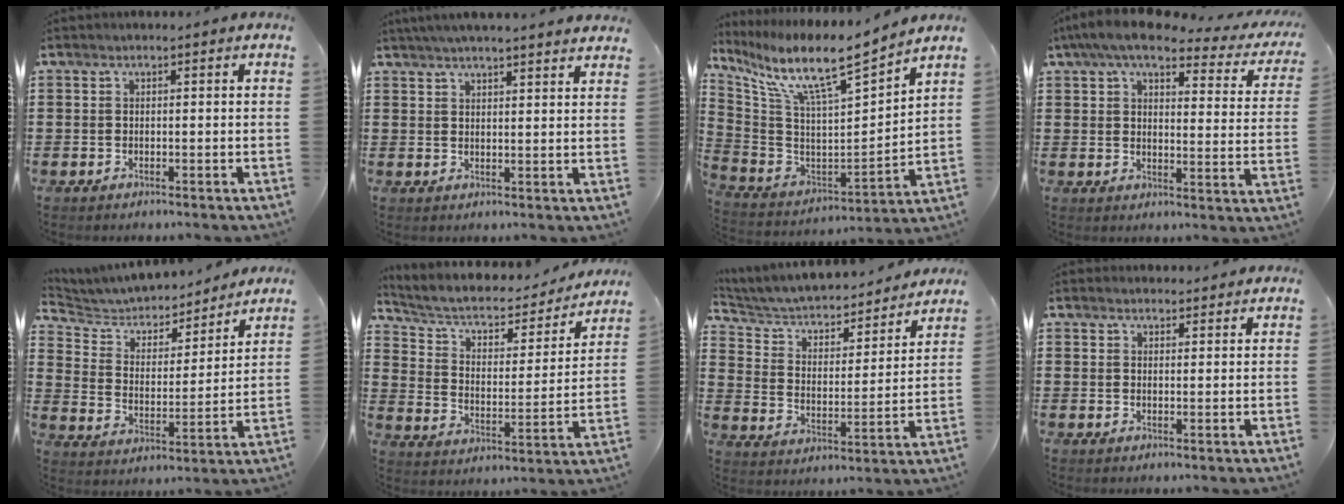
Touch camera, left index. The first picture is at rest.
{"total": 3.6, "force": [3.4, -0.6, 0.9], "torque": [-0.028, -0.009, 0.061]}
{"total": 10.0, "force": [7.6, 1.1, 6.5], "torque": [-0.156, -0.056, 0.122]}
{"total": 7.4, "force": [5.8, 1.2, 4.4], "torque": [-0.100, -0.023, 0.098]}
{"total": 4.8, "force": [4.5, 1.6, 0.6], "torque": [-0.044, -0.034, 0.070]}
{"total": 5.4, "force": [3.8, 2.8, 2.6], "torque": [-0.073, -0.021, 0.058]}
{"total": 4.2, "force": [3.8, 1.6, 1.2], "torque": [-0.047, -0.031, 0.054]}
{"total": 1.9, "force": [1.9, 0.3, -0.1], "torque": [-0.002, 0.000, 0.037]}